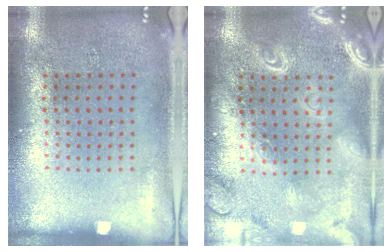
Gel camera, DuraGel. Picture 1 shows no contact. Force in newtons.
{"total": 3.6, "press": 3.6, "slide": 0.5}